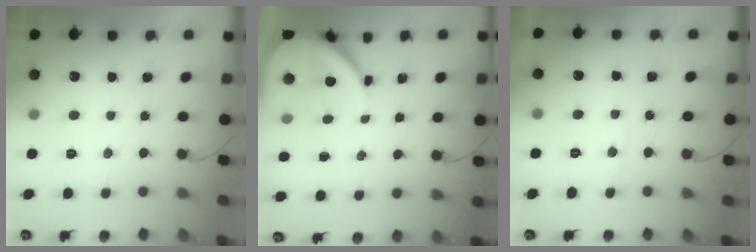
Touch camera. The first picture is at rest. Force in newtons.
{"total": 8.3, "press": 8.2, "slide": 1.0}
{"total": 4.9, "press": 4.8, "slide": 0.7}